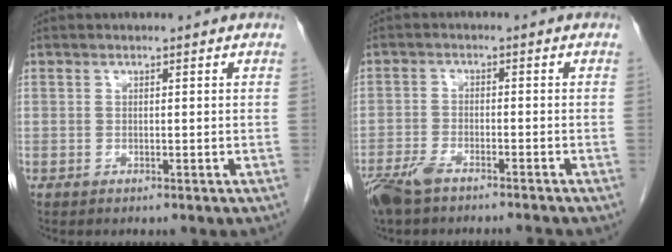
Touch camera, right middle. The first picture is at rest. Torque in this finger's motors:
{"motor_torque": [-0.17, -0.40, 0.05, 0.04]}